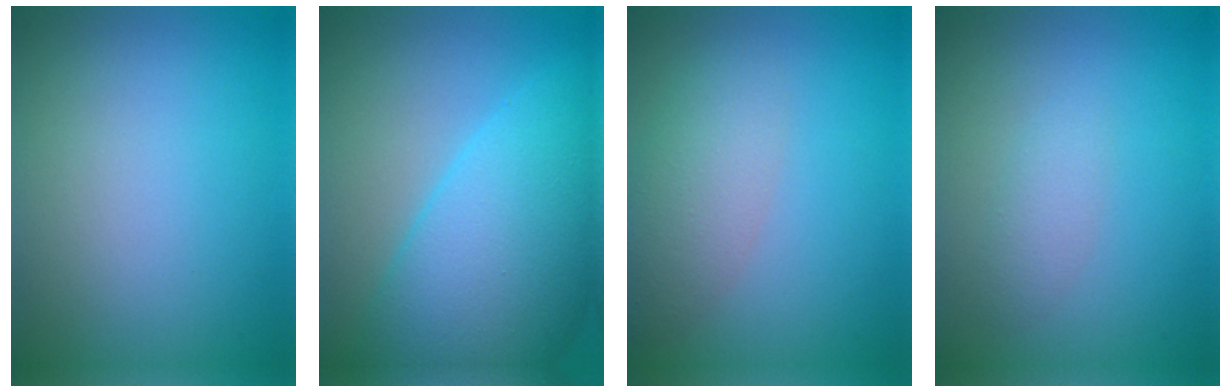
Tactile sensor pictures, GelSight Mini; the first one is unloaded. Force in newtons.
{"total": 12.6, "press": 12.6, "slide": 0.4}
{"total": 3.8, "press": 3.8, "slide": 0.2}
{"total": 1.5, "press": 1.5, "slide": 0.1}